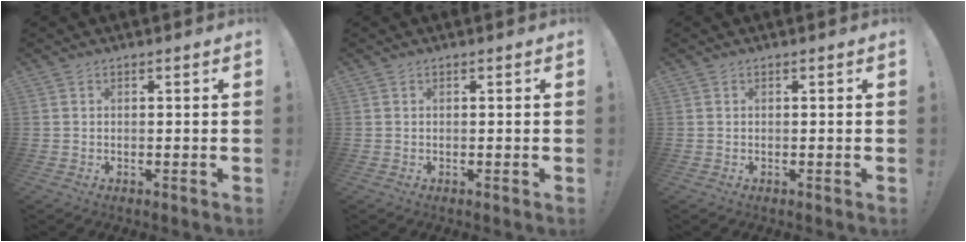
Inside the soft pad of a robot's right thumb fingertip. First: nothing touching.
{"total": 0.0}
{"total": 0.0}